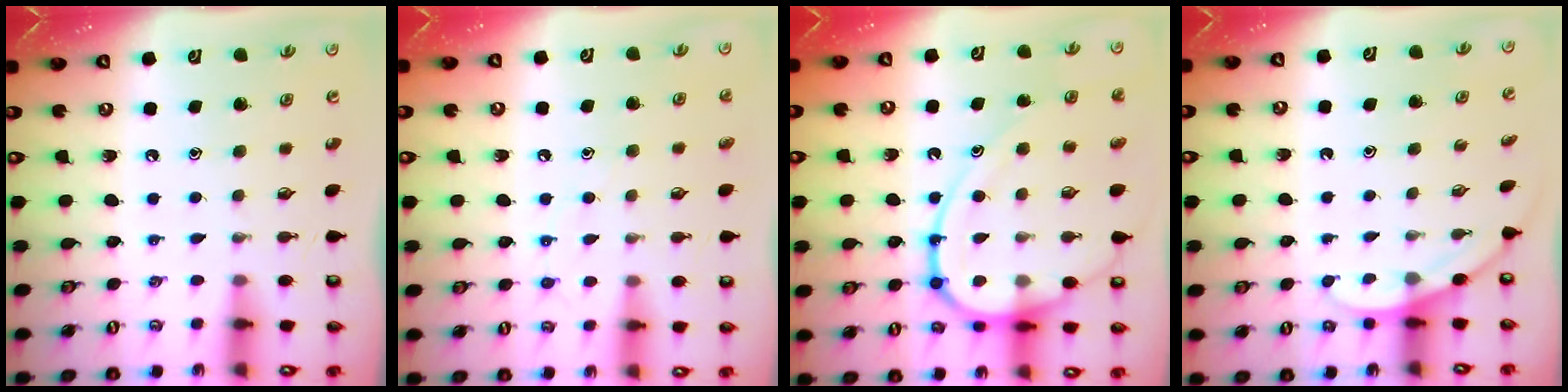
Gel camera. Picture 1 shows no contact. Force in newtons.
{"total": 7.4, "press": 7.4, "slide": 0.6}
{"total": 15.2, "press": 15.2, "slide": 1.0}
{"total": 2.8, "press": 2.8, "slide": 0.2}